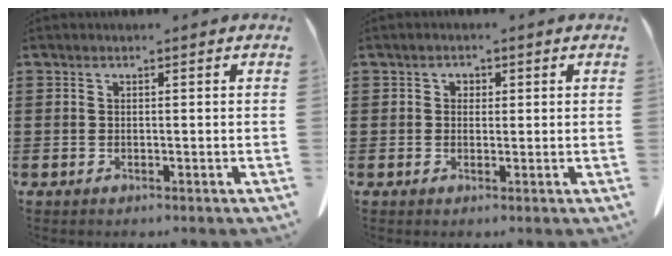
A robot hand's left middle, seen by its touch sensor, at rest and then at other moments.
{"total": 1.1, "force": [0.2, 1.0, 0.5], "torque": [-0.014, 0.006, 0.003]}